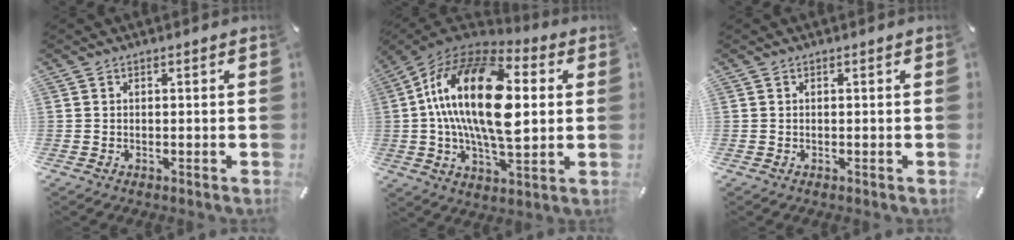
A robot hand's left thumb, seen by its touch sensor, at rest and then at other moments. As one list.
[{"total": 25.4, "force": [3.0, 12.9, 21.7], "torque": [-0.431, -0.001, 0.041]}, {"total": 0.0}]